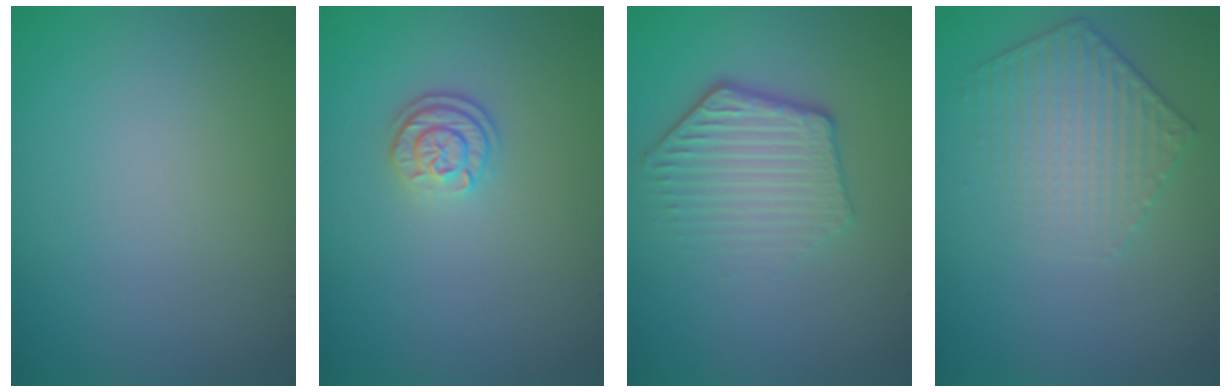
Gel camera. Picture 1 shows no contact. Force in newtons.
{"total": 2.2, "press": 1.8, "slide": 1.3}
{"total": 4.1, "press": 3.2, "slide": 2.6}
{"total": 3.3, "press": 3.1, "slide": 1.4}